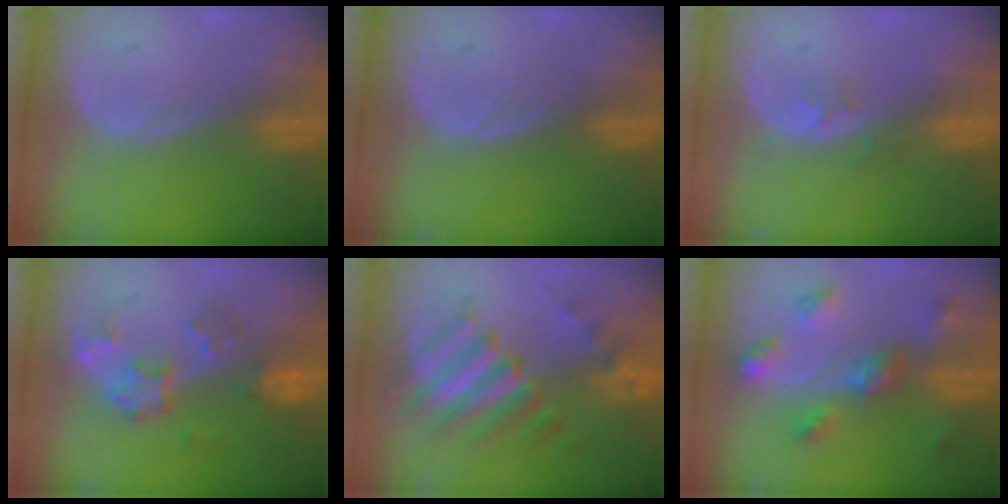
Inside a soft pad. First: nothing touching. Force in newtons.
{"total": 1.0, "press": 1.0, "slide": 0.1}
{"total": 1.9, "press": 1.4, "slide": 1.2}
{"total": 5.9, "press": 5.4, "slide": 2.4}
{"total": 7.7, "press": 7.7, "slide": 0.9}
{"total": 6.4, "press": 5.7, "slide": 2.9}